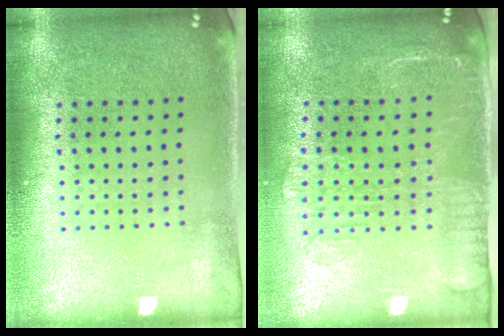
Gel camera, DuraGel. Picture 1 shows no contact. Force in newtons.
{"total": 1.9, "press": 1.6, "slide": 1.0}